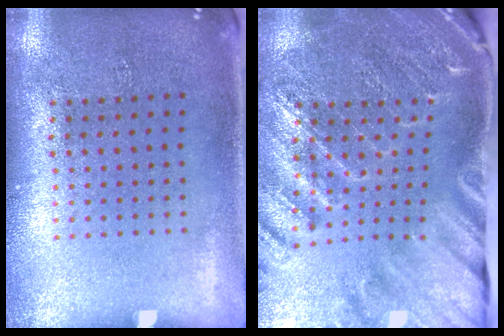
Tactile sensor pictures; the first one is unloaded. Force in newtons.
{"total": 2.9, "press": 2.9, "slide": 0.5}